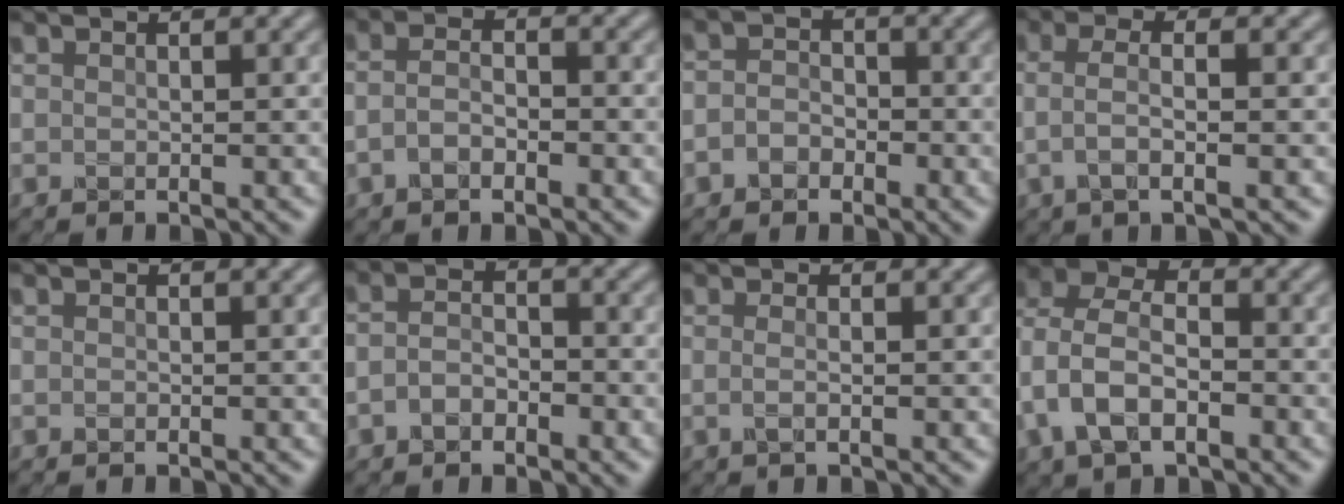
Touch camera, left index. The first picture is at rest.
{"total": 2.4, "force": [-1.1, 1.0, 1.9], "torque": [-0.042, 0.004, -0.022]}
{"total": 2.0, "force": [-1.0, 1.6, 0.7], "torque": [-0.013, 0.007, -0.025]}
{"total": 3.1, "force": [-0.2, 1.0, 2.9], "torque": [-0.056, 0.004, -0.007]}
{"total": 0.0}
{"total": 2.0, "force": [-1.1, 1.2, 1.3], "torque": [-0.030, 0.006, -0.024]}
{"total": 1.4, "force": [-0.1, 0.6, 1.2], "torque": [-0.016, 0.001, -0.013]}
{"total": 6.9, "force": [-1.3, 5.1, 4.6], "torque": [-0.106, 0.007, -0.035]}